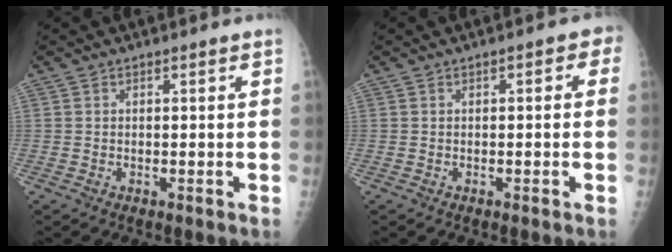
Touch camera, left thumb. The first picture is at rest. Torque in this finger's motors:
{"motor_torque": [-0.43, 0.01, -0.09, -0.06, 0.06]}